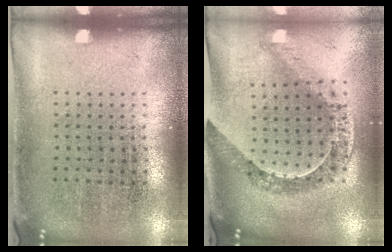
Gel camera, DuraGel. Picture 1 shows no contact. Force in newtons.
{"total": 1.1, "press": 1.1, "slide": 0.2}